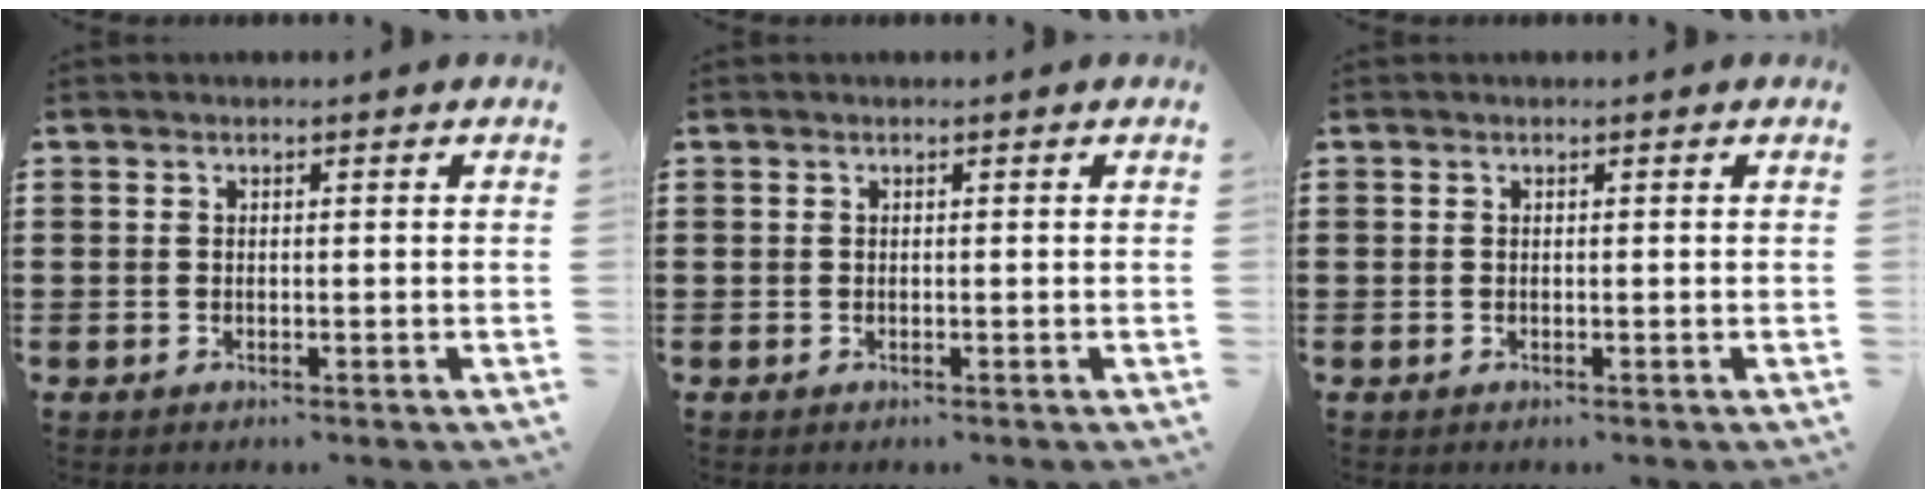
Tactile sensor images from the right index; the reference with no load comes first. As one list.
[{"total": 0.0}, {"total": 0.0}]